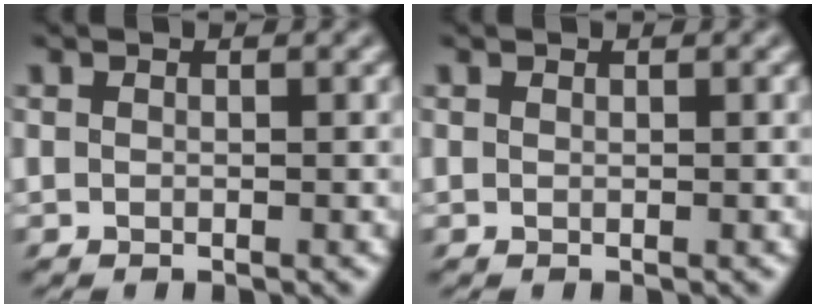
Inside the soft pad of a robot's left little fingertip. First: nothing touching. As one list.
[{"total": 0.0}]